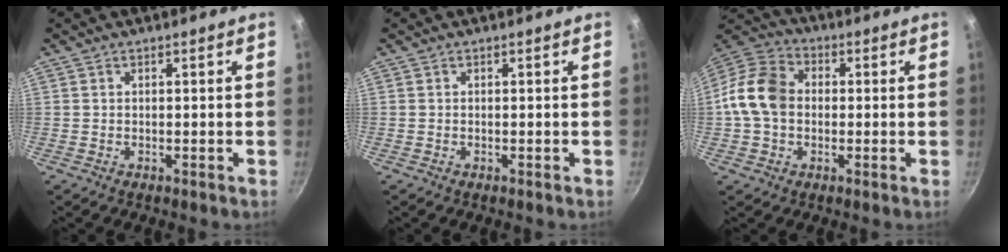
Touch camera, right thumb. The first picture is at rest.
{"total": 0.0}
{"total": 11.7, "force": [-0.3, 9.0, 7.5], "torque": [-0.118, 0.027, -0.024]}